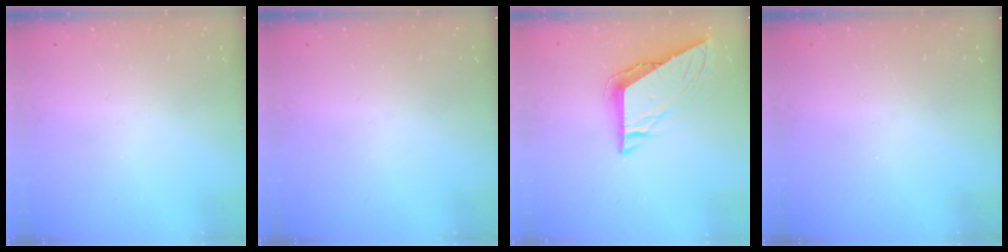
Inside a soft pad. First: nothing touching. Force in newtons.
{"total": 0.0}
{"total": 8.7, "press": 8.6, "slide": 0.7}
{"total": 0.0}